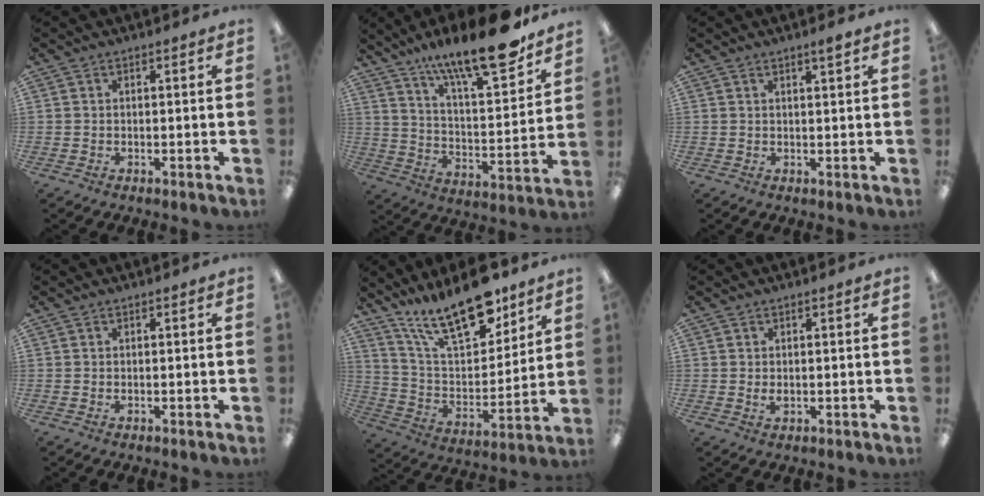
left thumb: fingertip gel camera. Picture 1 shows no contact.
{"total": 20.4, "force": [16.0, 4.2, 11.9], "torque": [-0.185, -0.111, 0.260]}
{"total": 1.7, "force": [1.0, 0.2, 1.3], "torque": [-0.026, 0.003, 0.017]}
{"total": 0.6, "force": [0.3, 0.0, 0.5], "torque": [-0.011, -0.001, 0.005]}
{"total": 20.5, "force": [15.4, 7.3, 11.5], "torque": [-0.208, -0.092, 0.270]}
{"total": 1.8, "force": [0.2, 0.9, 1.5], "torque": [-0.024, -0.001, 0.001]}